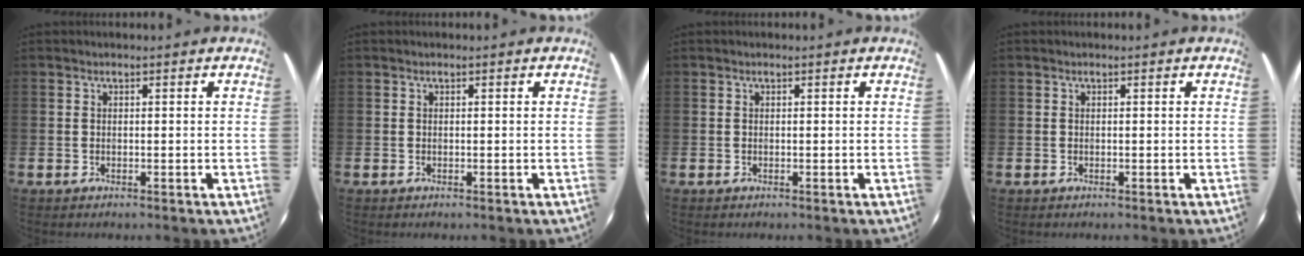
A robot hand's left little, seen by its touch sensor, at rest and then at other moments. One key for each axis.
{"total": 0.0}
{"total": 0.0}
{"total": 0.0}